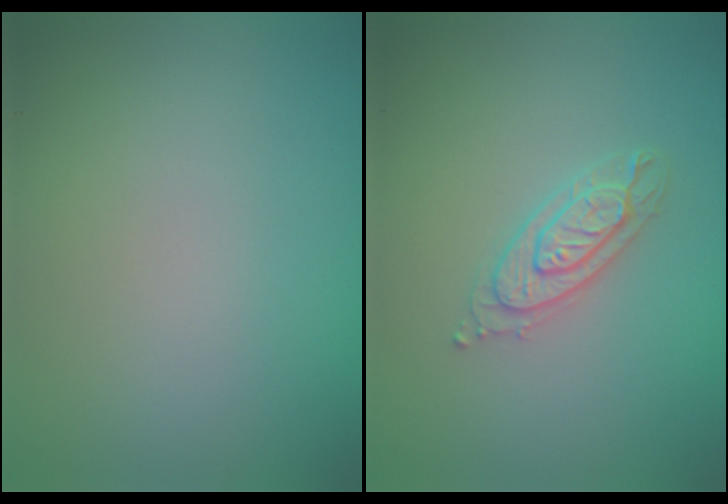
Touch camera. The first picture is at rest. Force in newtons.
{"total": 2.3, "press": 2.3, "slide": 0.4}